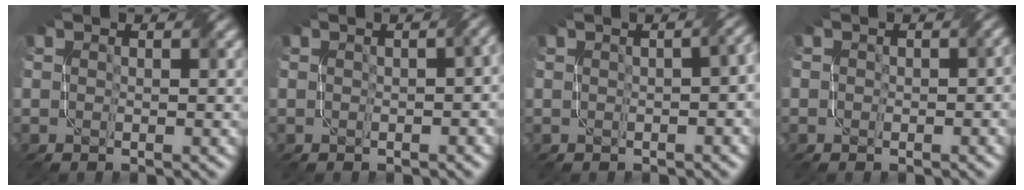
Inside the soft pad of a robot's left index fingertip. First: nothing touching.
{"total": 2.3, "force": [-0.1, 1.1, 2.0], "torque": [-0.015, 0.003, 0.010]}
{"total": 4.6, "force": [0.1, 2.3, 3.9], "torque": [-0.012, 0.014, 0.005]}
{"total": 1.8, "force": [0.1, 1.5, 1.1], "torque": [-0.004, -0.003, 0.003]}